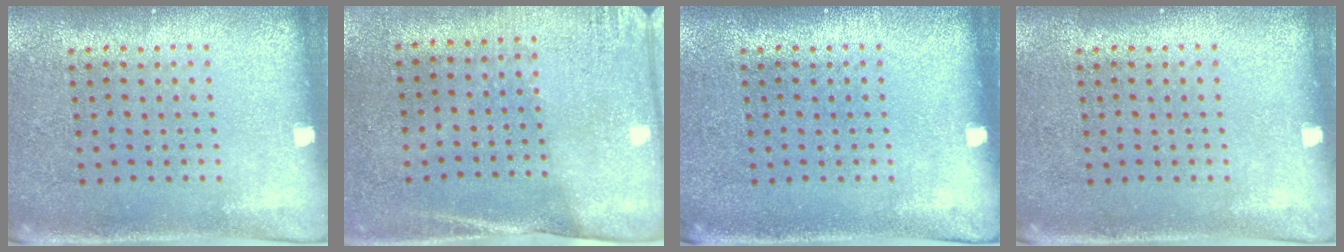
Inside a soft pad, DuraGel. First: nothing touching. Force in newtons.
{"total": 2.7, "press": 2.4, "slide": 1.3}
{"total": 0.0}
{"total": 0.0}